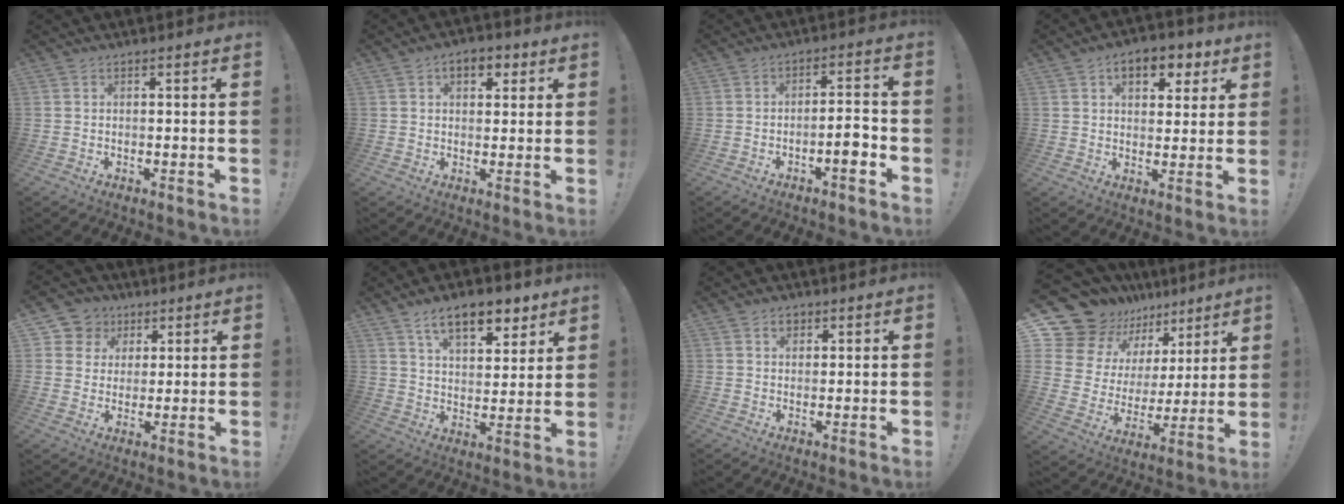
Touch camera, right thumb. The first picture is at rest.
{"total": 5.9, "force": [2.6, 3.7, 3.8], "torque": [-0.051, 0.001, 0.044]}
{"total": 6.4, "force": [-3.1, 1.4, 5.4], "torque": [-0.079, 0.014, -0.049]}
{"total": 9.2, "force": [4.4, 5.5, 5.8], "torque": [-0.080, -0.012, 0.078]}
{"total": 7.9, "force": [2.8, 7.3, 1.2], "torque": [-0.021, -0.017, 0.059]}
{"total": 12.8, "force": [8.3, 5.8, 7.8], "torque": [-0.122, -0.035, 0.147]}
{"total": 2.8, "force": [1.4, 2.0, 1.2], "torque": [-0.007, -0.004, 0.022]}
{"total": 14.7, "force": [11.4, 8.3, 4.0], "torque": [-0.074, -0.099, 0.224]}